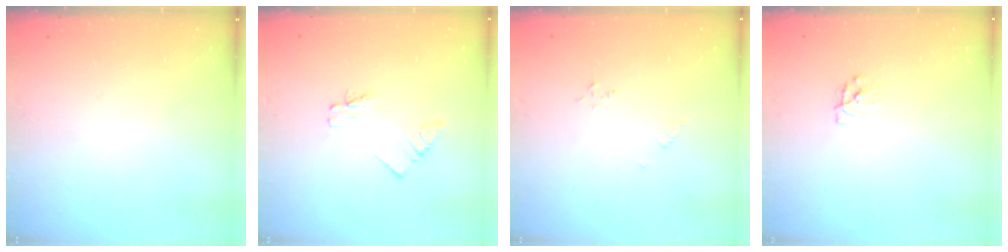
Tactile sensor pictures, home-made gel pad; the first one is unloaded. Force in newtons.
{"total": 2.9, "press": 2.9, "slide": 0.3}
{"total": 2.4, "press": 2.4, "slide": 0.3}
{"total": 4.9, "press": 4.9, "slide": 0.5}